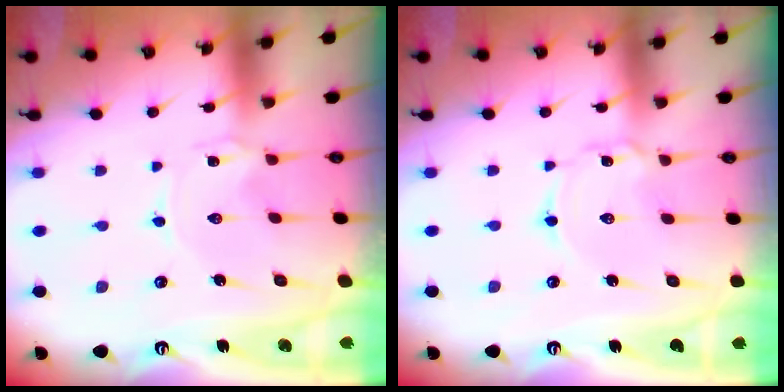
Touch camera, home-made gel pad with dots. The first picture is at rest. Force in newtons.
{"total": 2.0, "press": 2.0, "slide": 0.2}